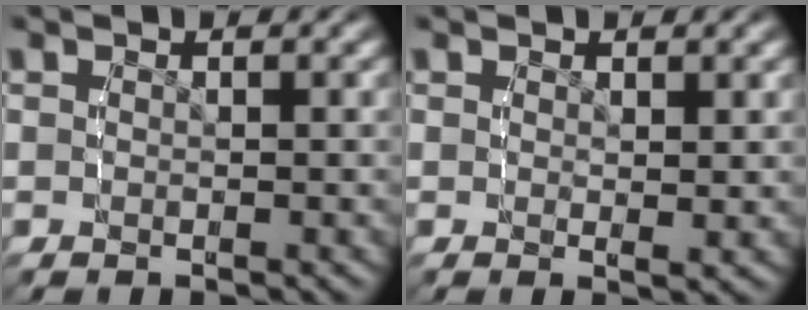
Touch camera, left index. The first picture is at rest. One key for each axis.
{"total": 1.0, "fx": 0.8, "fy": -0.1, "fz": 0.6, "tx": -0.001, "ty": -0.006, "tz": 0.014}